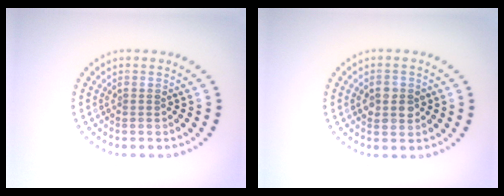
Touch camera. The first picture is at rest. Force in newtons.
{"total": 2.5, "press": 2.4, "slide": 0.5}